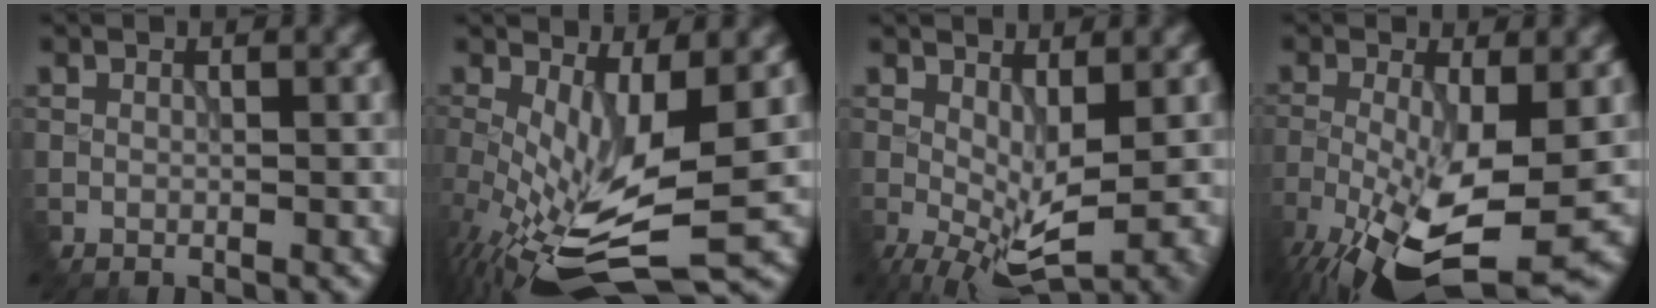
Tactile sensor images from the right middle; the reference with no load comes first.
{"total": 7.9, "force": [-0.8, 2.6, 7.4], "torque": [-0.167, -0.025, -0.008]}
{"total": 5.8, "force": [-1.1, 1.7, 5.4], "torque": [-0.108, -0.003, -0.013]}
{"total": 10.8, "force": [-5.3, 3.3, 8.8], "torque": [-0.196, -0.034, -0.086]}